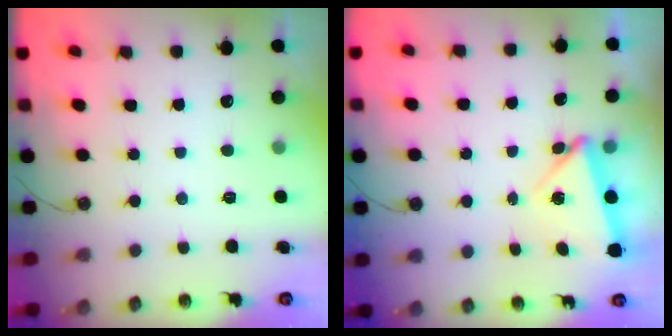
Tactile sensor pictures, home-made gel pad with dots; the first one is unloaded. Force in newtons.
{"total": 5.4, "press": 5.4, "slide": 0.9}